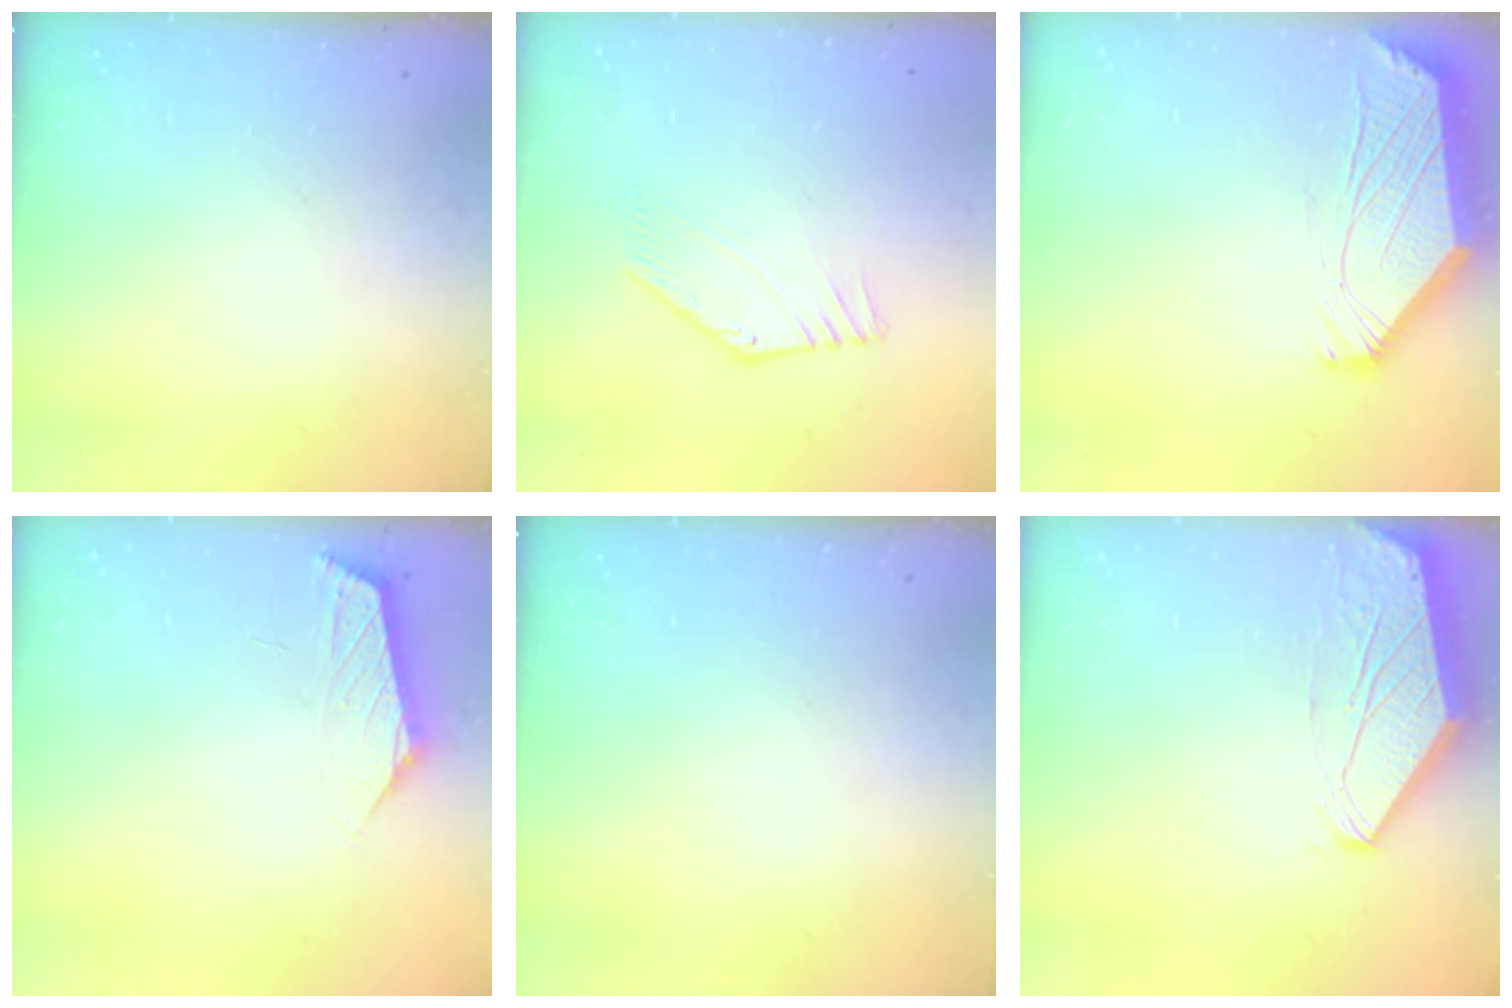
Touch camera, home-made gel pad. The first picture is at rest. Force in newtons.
{"total": 2.8, "press": 2.8, "slide": 0.2}
{"total": 2.6, "press": 2.5, "slide": 0.6}
{"total": 1.0, "press": 0.9, "slide": 0.4}
{"total": 0.0}
{"total": 0.0}